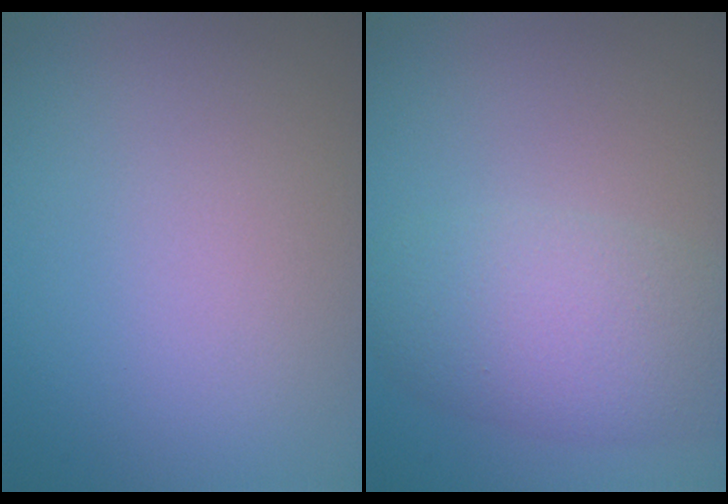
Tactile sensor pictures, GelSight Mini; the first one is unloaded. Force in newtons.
{"total": 5.6, "press": 5.6, "slide": 0.2}